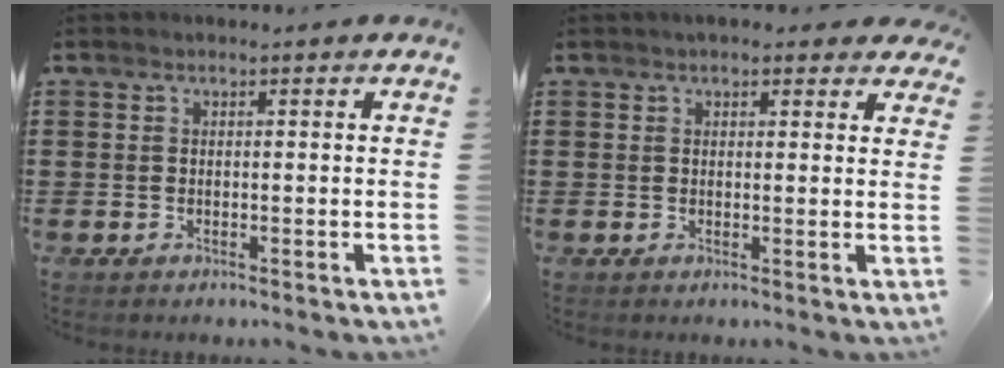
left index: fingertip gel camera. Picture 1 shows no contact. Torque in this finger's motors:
{"motor_torque": [1.11, -1.03, 0.52, 0.08]}